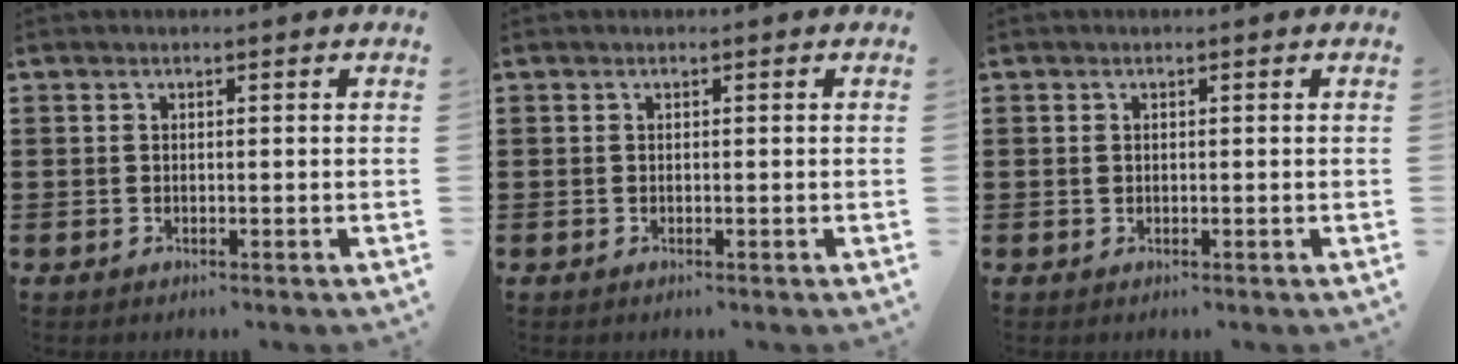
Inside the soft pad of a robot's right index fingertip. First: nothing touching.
{"total": 0.0}
{"total": 0.5, "force": [0.2, 0.4, 0.2], "torque": [-0.006, 0.002, 0.004]}